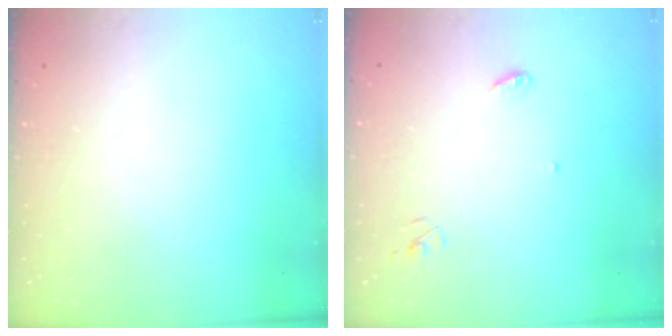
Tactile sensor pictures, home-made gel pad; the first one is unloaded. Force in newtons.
{"total": 3.4, "press": 3.4, "slide": 0.3}